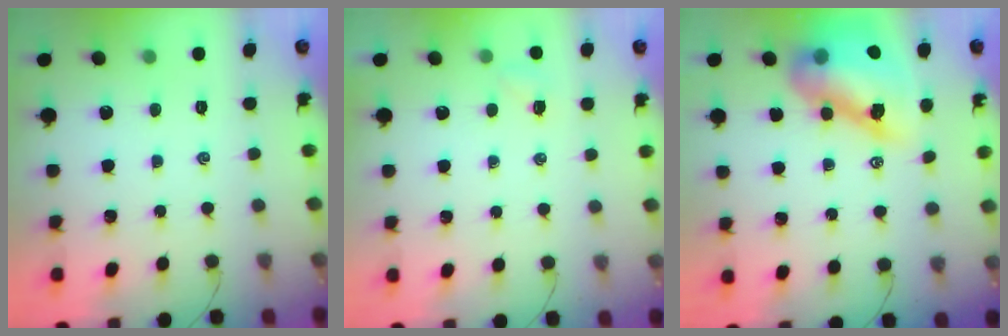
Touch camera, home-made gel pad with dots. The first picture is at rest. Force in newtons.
{"total": 3.2, "press": 3.0, "slide": 1.0}
{"total": 16.6, "press": 16.0, "slide": 4.6}